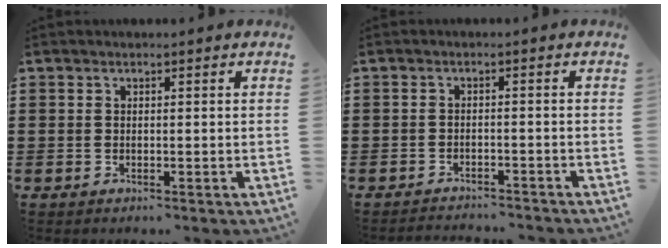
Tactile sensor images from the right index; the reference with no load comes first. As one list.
[{"total": 2.0, "force": [-2.0, 0.1, 0.0], "torque": [-0.006, 0.001, -0.043]}]